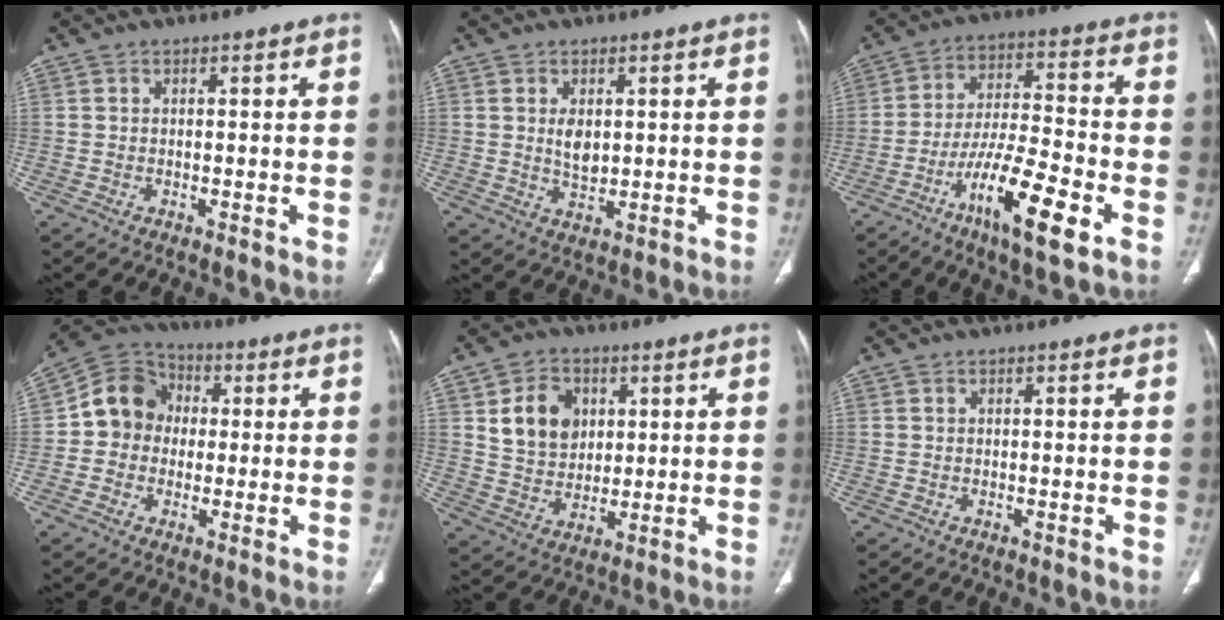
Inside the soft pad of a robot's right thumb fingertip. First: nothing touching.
{"total": 4.0, "force": [0.9, 2.4, 3.1], "torque": [-0.046, -0.011, 0.022]}
{"total": 15.0, "force": [-7.2, 3.3, 12.8], "torque": [-0.231, 0.027, -0.124]}
{"total": 10.4, "force": [0.5, 9.3, 4.7], "torque": [-0.057, 0.026, -0.007]}
{"total": 10.5, "force": [3.2, 8.1, 5.7], "torque": [-0.065, -0.013, 0.066]}
{"total": 0.0}